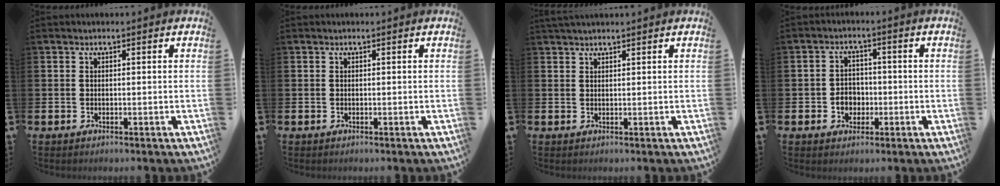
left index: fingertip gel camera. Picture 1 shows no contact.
{"total": 0.0}
{"total": 1.4, "force": [1.3, 0.1, 0.4], "torque": [-0.007, 0.001, 0.024]}
{"total": 3.4, "force": [-0.9, 2.9, 1.4], "torque": [-0.018, 0.000, -0.025]}